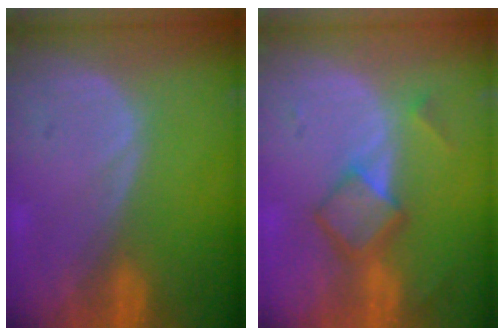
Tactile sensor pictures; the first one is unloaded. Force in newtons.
{"total": 6.0, "press": 5.1, "slide": 3.1}